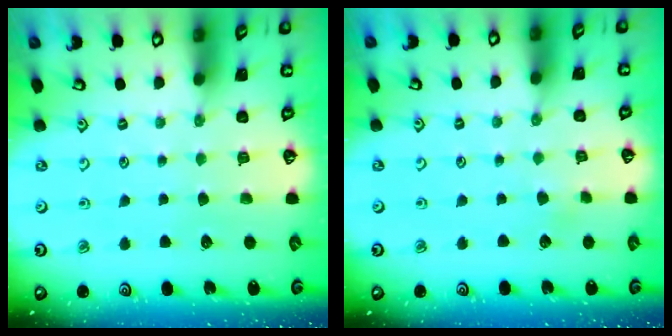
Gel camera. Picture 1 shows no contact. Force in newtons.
{"total": 1.7, "press": 1.7, "slide": 0.1}